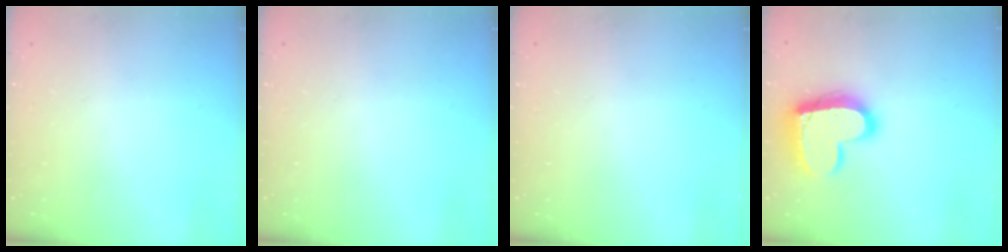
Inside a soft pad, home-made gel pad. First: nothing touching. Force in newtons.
{"total": 0.0}
{"total": 0.0}
{"total": 17.2, "press": 17.2, "slide": 1.3}